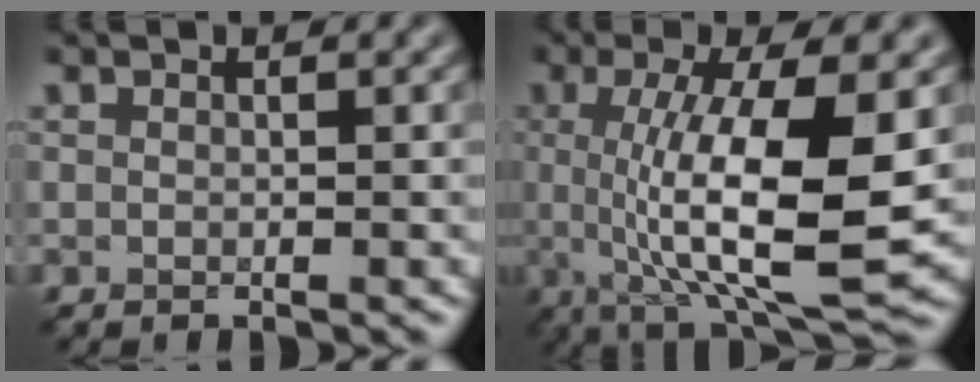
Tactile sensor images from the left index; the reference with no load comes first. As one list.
[{"total": 10.9, "force": [-0.3, 3.2, 10.4], "torque": [-0.168, -0.011, 0.000]}]